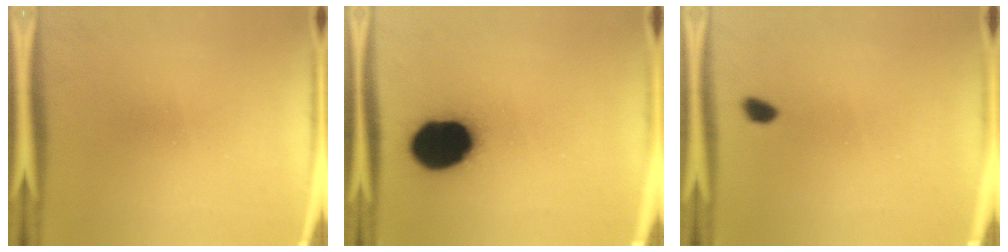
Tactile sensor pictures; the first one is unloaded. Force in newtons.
{"total": 20.4}
{"total": 1.7}